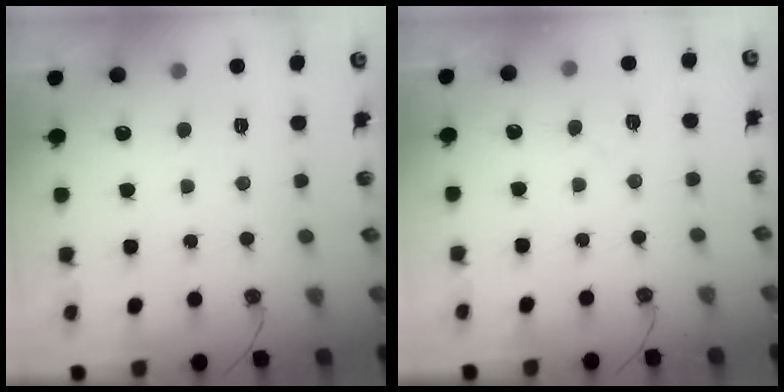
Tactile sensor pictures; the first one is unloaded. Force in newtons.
{"total": 4.7, "press": 4.2, "slide": 1.9}